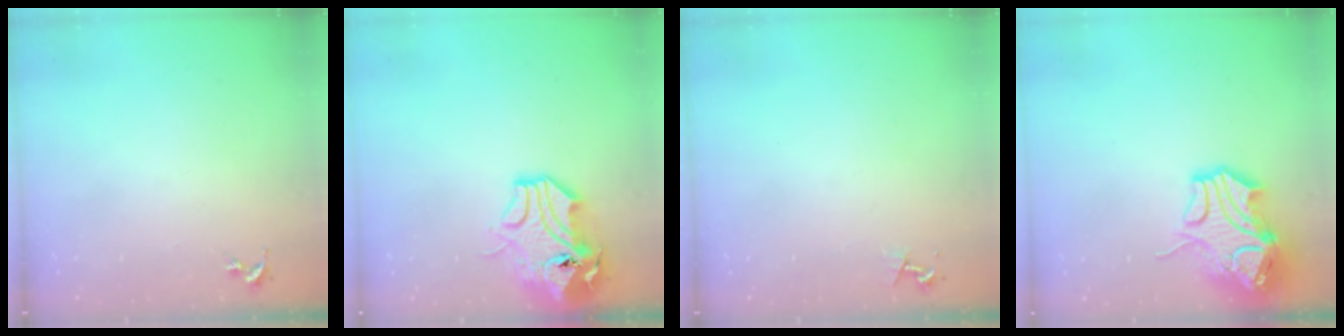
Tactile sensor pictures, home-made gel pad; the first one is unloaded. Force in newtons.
{"total": 13.8, "press": 13.6, "slide": 2.0}
{"total": 3.8, "press": 3.7, "slide": 0.6}
{"total": 14.6, "press": 14.5, "slide": 2.1}